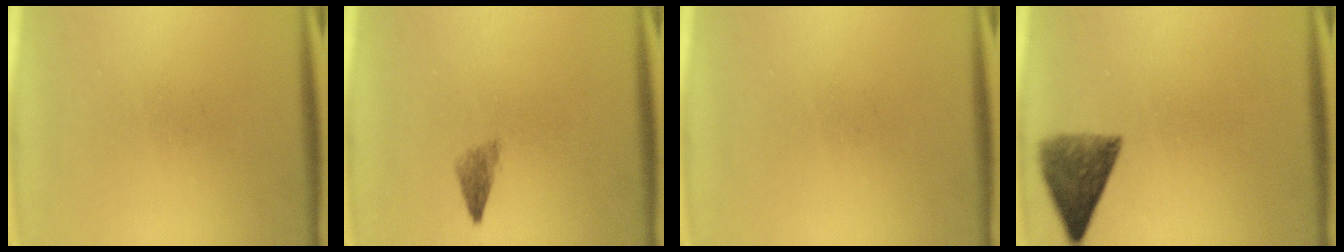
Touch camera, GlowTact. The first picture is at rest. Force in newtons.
{"total": 1.9}
{"total": 0.0}
{"total": 6.9}